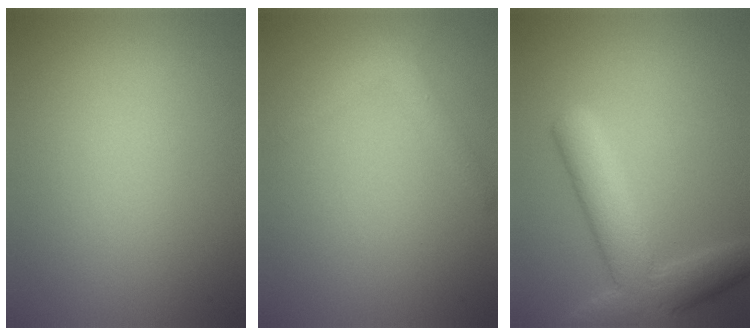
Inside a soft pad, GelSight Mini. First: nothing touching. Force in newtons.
{"total": 2.2, "press": 2.2, "slide": 0.0}
{"total": 6.2, "press": 6.2, "slide": 0.4}